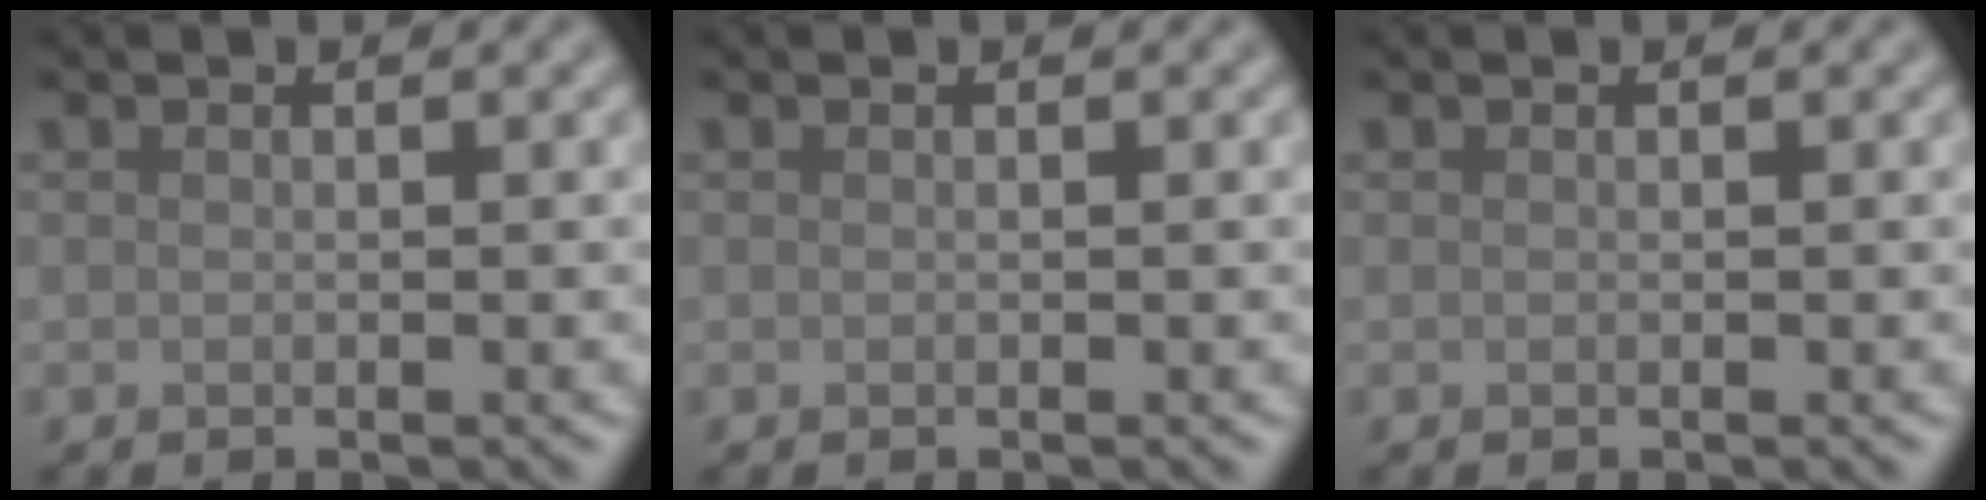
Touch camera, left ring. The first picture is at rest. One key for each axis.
{"total": 0.0}
{"total": 0.0}